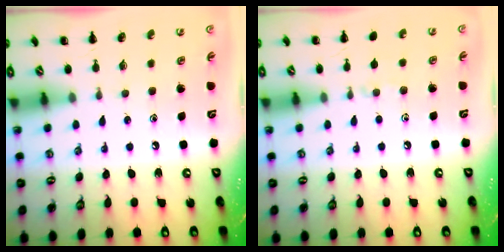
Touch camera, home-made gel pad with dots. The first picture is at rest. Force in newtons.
{"total": 4.2, "press": 4.0, "slide": 1.4}